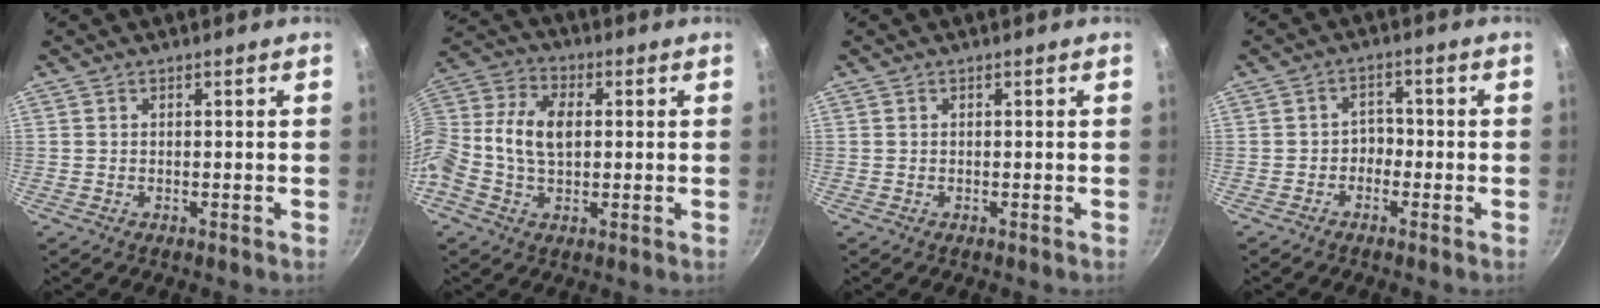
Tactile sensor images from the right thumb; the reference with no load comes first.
{"total": 12.1, "force": [0.4, 7.9, 9.1], "torque": [-0.181, 0.027, -0.012]}
{"total": 0.0}
{"total": 2.6, "force": [-1.3, 2.0, 1.2], "torque": [0.004, 0.019, -0.025]}